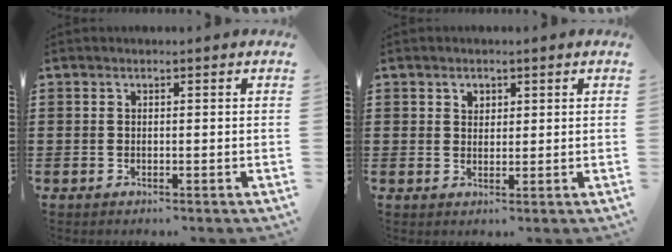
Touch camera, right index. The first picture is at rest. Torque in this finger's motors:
{"motor_torque": [0.05, -0.04, 0.02, 0.03]}